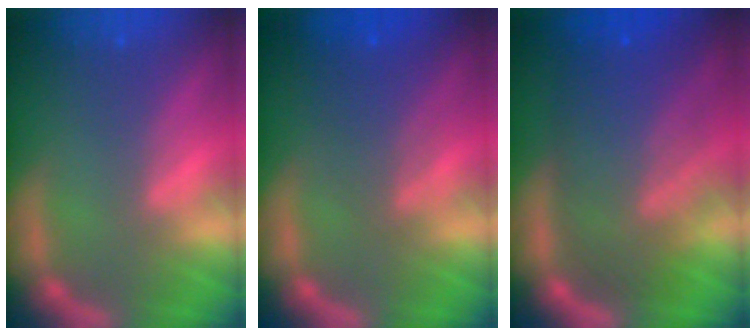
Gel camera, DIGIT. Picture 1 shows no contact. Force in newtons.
{"total": 4.0}
{"total": 10.0}